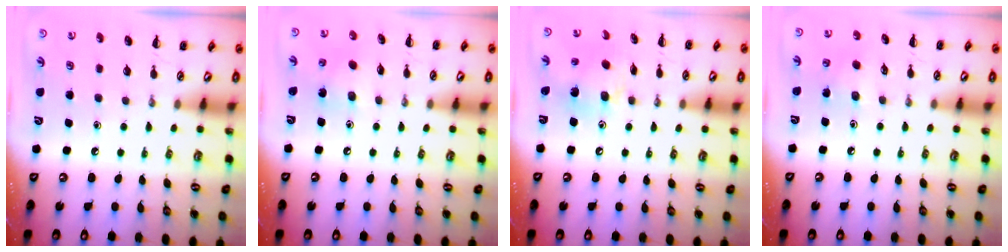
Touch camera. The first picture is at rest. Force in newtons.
{"total": 5.6, "press": 5.6, "slide": 0.6}
{"total": 8.7, "press": 8.6, "slide": 1.2}
{"total": 4.3, "press": 4.1, "slide": 1.1}